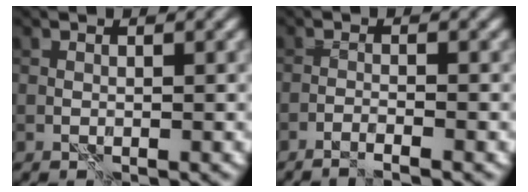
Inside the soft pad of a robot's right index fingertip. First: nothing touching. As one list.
[{"total": 2.1, "force": [-1.6, 0.2, 1.3], "torque": [-0.026, 0.002, -0.037]}]